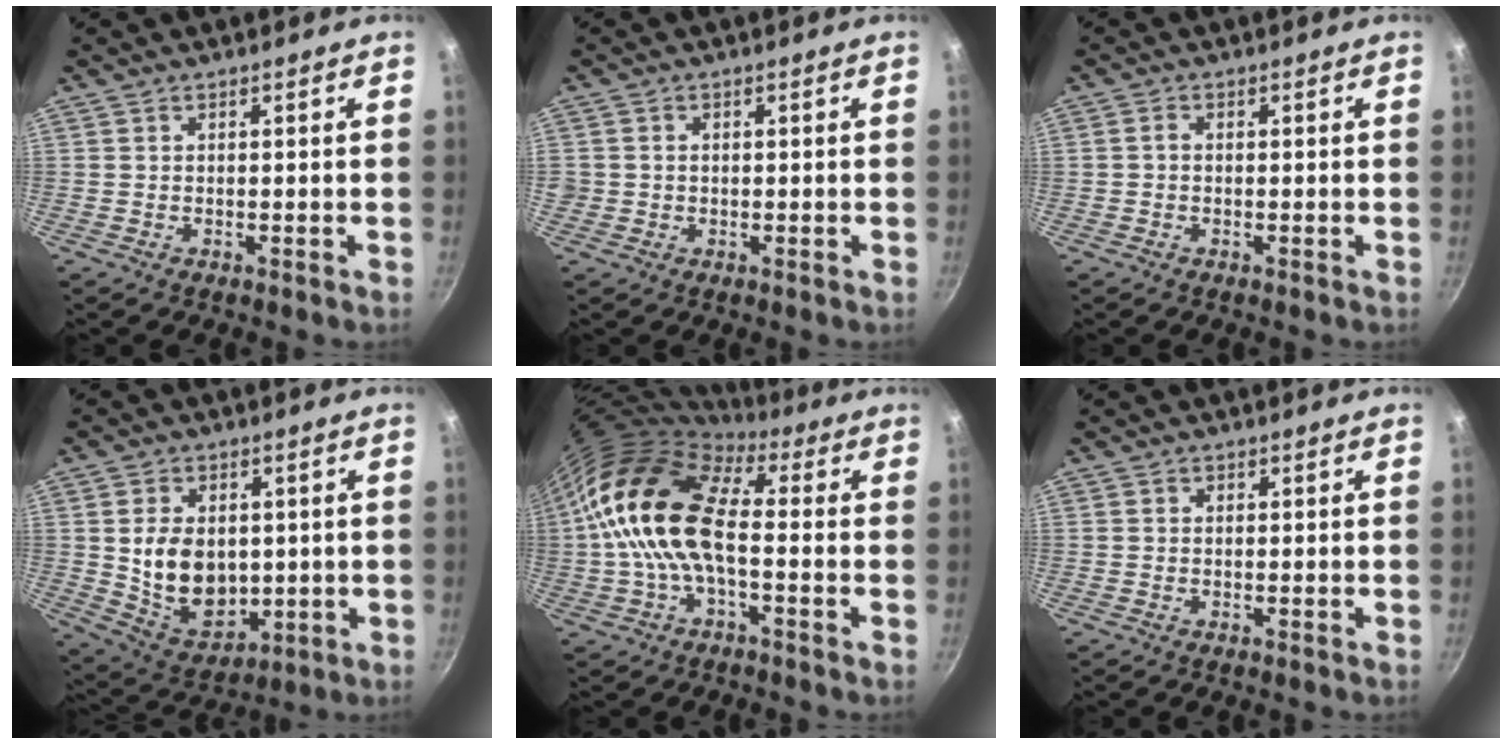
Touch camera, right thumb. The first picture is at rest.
{"total": 1.7, "force": [0.0, 1.7, 0.5], "torque": [-0.002, 0.007, 0.000]}
{"total": 1.1, "force": [-0.2, 0.9, 0.7], "torque": [-0.012, 0.008, -0.004]}
{"total": 13.3, "force": [1.0, 9.7, 9.1], "torque": [-0.126, -0.022, 0.038]}
{"total": 16.3, "force": [-0.1, 8.5, 14.0], "torque": [-0.239, 0.028, -0.017]}
{"total": 0.6, "force": [0.1, 0.5, 0.1], "torque": [0.001, 0.003, 0.001]}